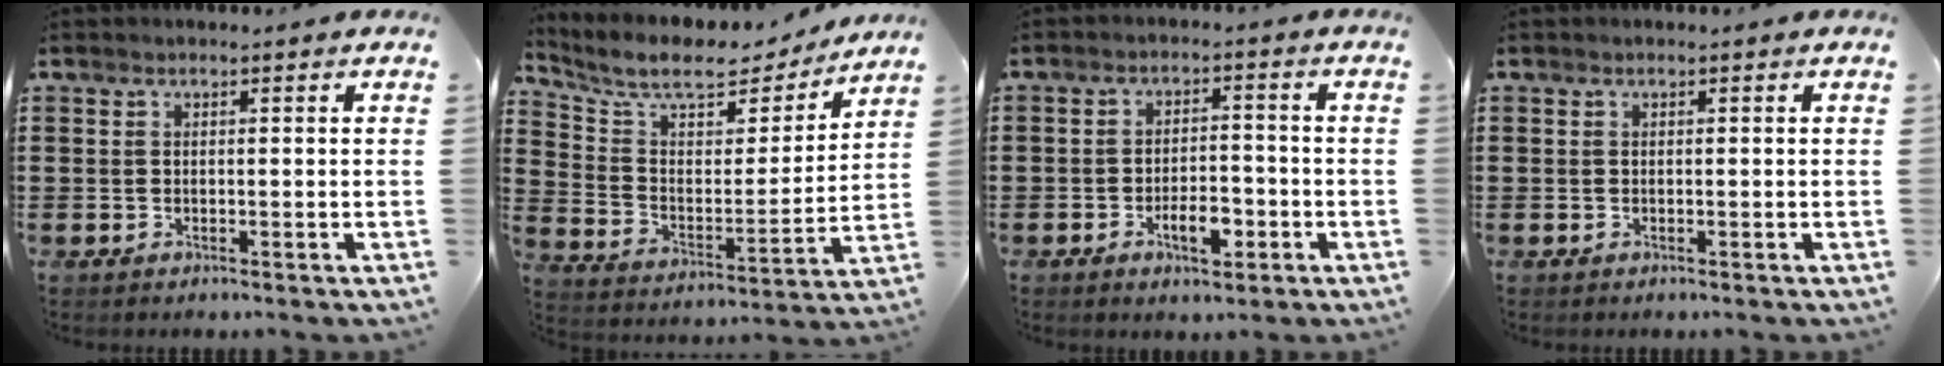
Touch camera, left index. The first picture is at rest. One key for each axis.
{"total": 8.6, "fx": 7.4, "fy": 2.8, "fz": 3.3, "tx": -0.094, "ty": -0.044, "tz": 0.124}
{"total": 5.2, "fx": -2.4, "fy": 2.4, "fz": 3.8, "tx": -0.047, "ty": 0.002, "tz": -0.047}
{"total": 0.0}